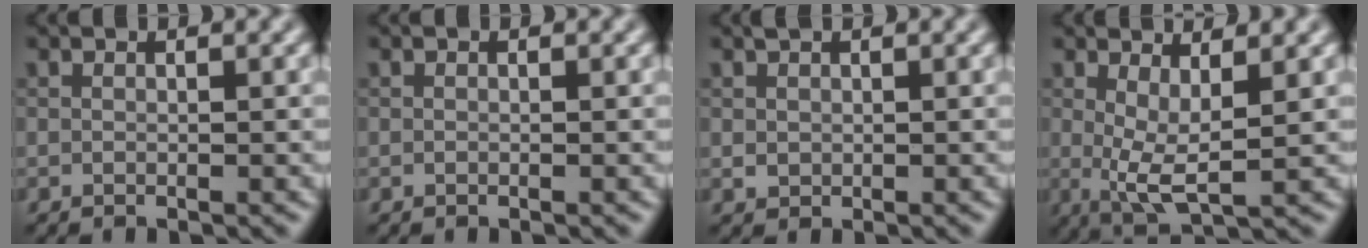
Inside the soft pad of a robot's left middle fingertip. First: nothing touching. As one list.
[{"total": 0.0}, {"total": 1.0, "force": [0.5, 0.8, 0.3], "torque": [-0.005, 0.000, 0.012]}, {"total": 4.2, "force": [0.9, 1.3, 3.9], "torque": [-0.074, -0.010, 0.017]}]